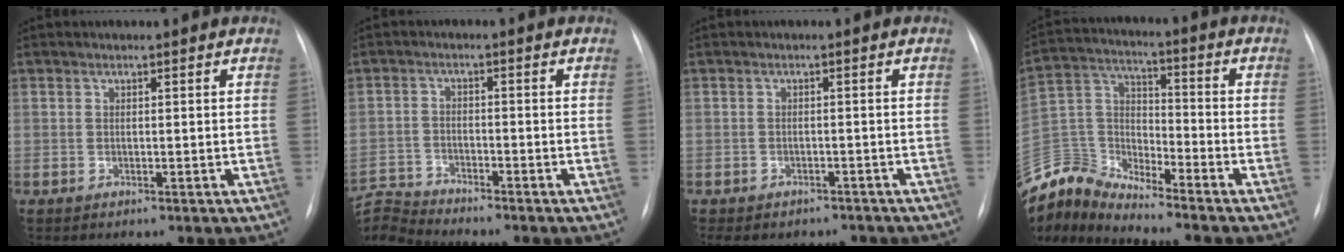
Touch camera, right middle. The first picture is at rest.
{"total": 6.7, "force": [-6.6, -0.9, -0.6], "torque": [0.001, 0.007, -0.126]}
{"total": 9.6, "force": [-7.7, 5.1, 2.7], "torque": [-0.058, 0.000, -0.089]}
{"total": 10.8, "force": [-10.8, 0.4, 0.2], "torque": [-0.018, 0.045, -0.218]}